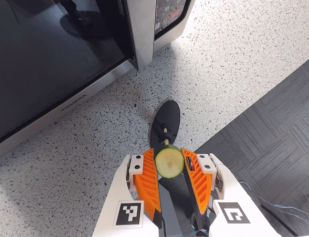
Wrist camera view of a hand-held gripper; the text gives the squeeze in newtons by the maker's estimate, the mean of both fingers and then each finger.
{"total": 8.4, "left": 8.0, "right": 8.8}